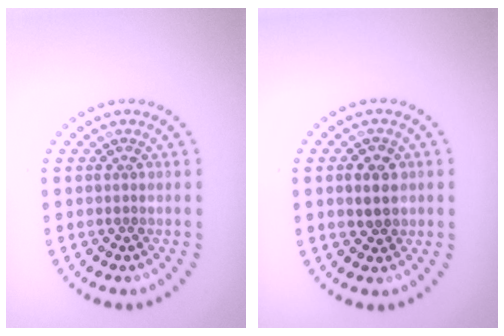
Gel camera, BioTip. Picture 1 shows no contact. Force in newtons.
{"total": 2.4, "press": 2.4, "slide": 0.5}